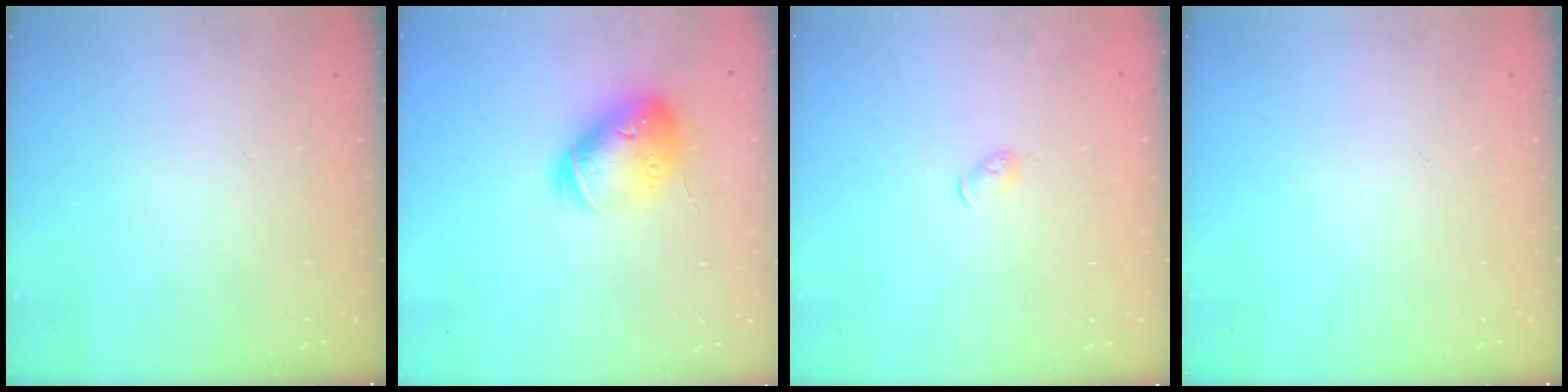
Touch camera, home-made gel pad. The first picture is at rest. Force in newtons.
{"total": 16.6, "press": 16.5, "slide": 2.3}
{"total": 3.3, "press": 3.2, "slide": 0.6}
{"total": 0.0}